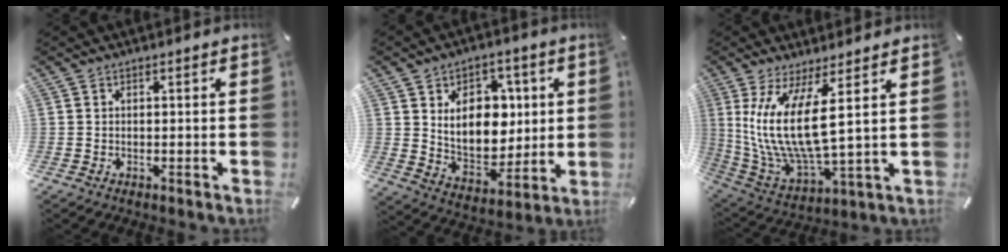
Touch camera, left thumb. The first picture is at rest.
{"total": 13.7, "force": [3.7, 10.4, 8.2], "torque": [-0.131, -0.006, 0.071]}
{"total": 14.9, "force": [4.4, 4.5, 13.5], "torque": [-0.311, -0.027, 0.073]}